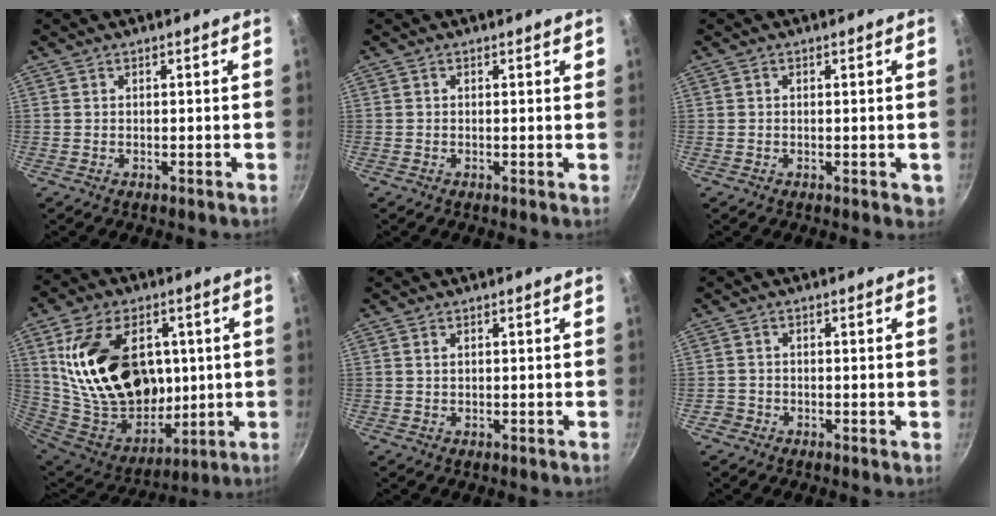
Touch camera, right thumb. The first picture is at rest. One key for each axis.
{"total": 0.6, "fx": 0.3, "fy": 0.3, "fz": 0.5, "tx": -0.005, "ty": 0.001, "tz": 0.000}
{"total": 2.0, "fx": -0.1, "fy": 1.3, "fz": 1.5, "tx": -0.014, "ty": 0.000, "tz": 0.000}
{"total": 27.0, "fx": 5.8, "fy": 18.6, "fz": 18.7, "tx": -0.296, "ty": -0.025, "tz": 0.120}
{"total": 0.8, "fx": 0.3, "fy": 0.5, "fz": 0.5, "tx": -0.007, "ty": 0.002, "tz": 0.006}
{"total": 1.5, "fx": -0.8, "fy": 1.2, "fz": 0.5, "tx": -0.007, "ty": 0.003, "tz": -0.017}